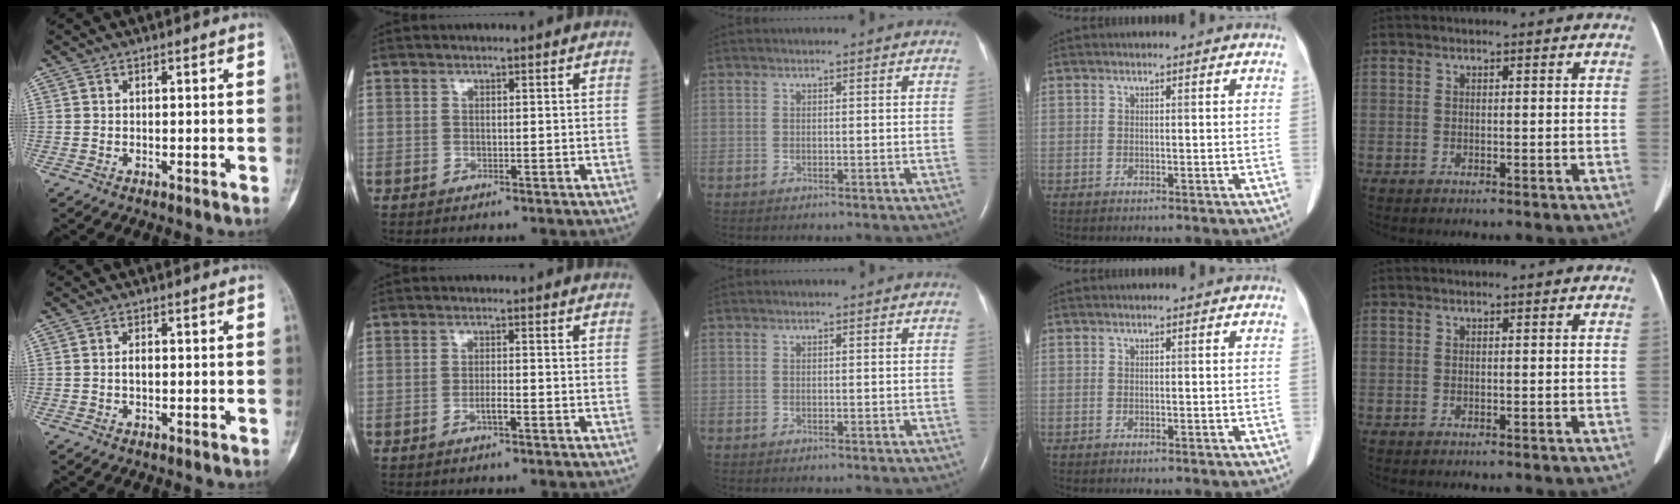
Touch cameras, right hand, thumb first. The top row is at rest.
{"thumb": {"total": 1.4, "force": [-0.1, 0.8, 1.1], "torque": [-0.019, 0.003, -0.002]}, "index": {"total": 1.6, "force": [-0.7, 0.1, 1.4], "torque": [-0.026, 0.001, -0.014]}}